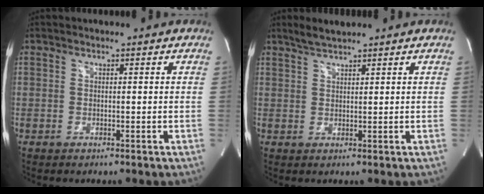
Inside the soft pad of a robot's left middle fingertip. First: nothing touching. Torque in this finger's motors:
{"motor_torque": [0.13, -0.02, -0.06, 0.02]}